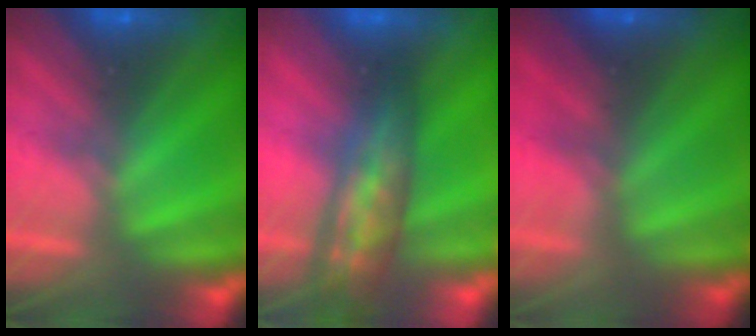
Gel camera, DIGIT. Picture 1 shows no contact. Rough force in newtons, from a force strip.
{"total": 2.9}
{"total": 2.0}